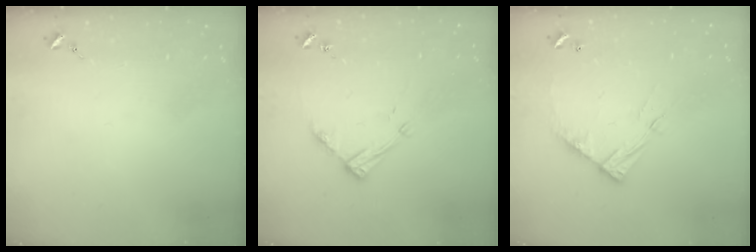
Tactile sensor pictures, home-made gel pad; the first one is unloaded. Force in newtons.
{"total": 11.0, "press": 11.0, "slide": 0.8}
{"total": 11.5, "press": 11.5, "slide": 0.8}